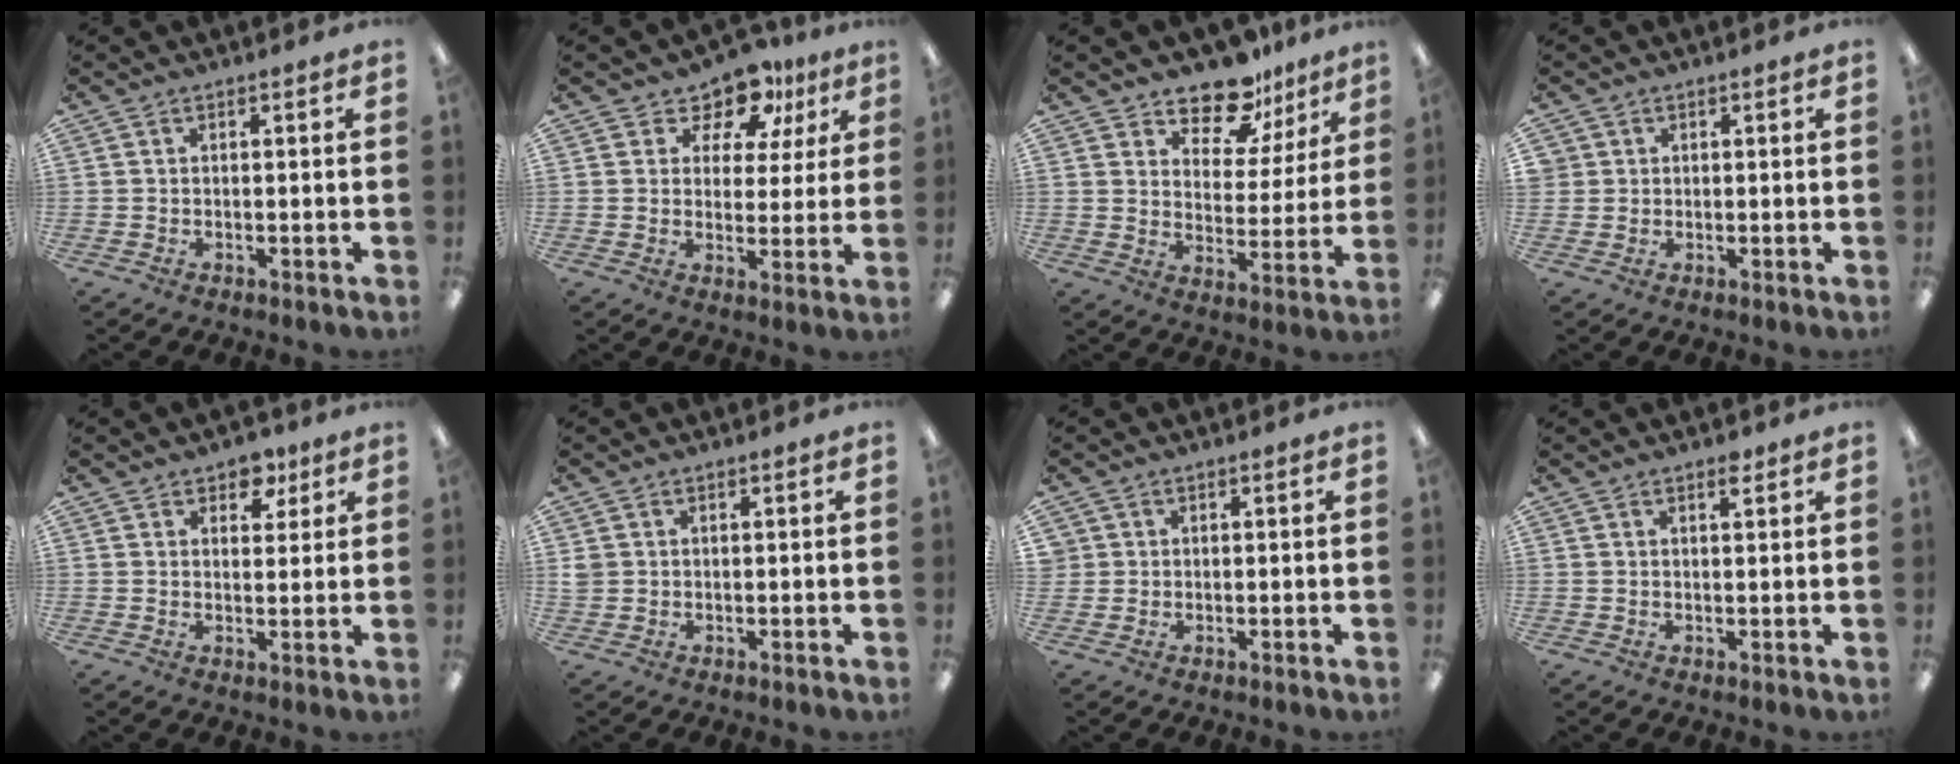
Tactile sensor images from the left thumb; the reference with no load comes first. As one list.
[{"total": 9.4, "force": [7.0, 5.4, 3.2], "torque": [-0.054, -0.049, 0.126]}, {"total": 12.2, "force": [10.2, 5.6, 3.7], "torque": [-0.060, -0.073, 0.188]}, {"total": 2.0, "force": [0.6, 1.9, -0.1], "torque": [-0.002, 0.004, 0.010]}, {"total": 5.7, "force": [4.0, 3.6, 2.0], "torque": [-0.012, -0.016, 0.066]}, {"total": 1.7, "force": [0.5, 1.6, 0.3], "torque": [-0.009, 0.002, 0.008]}, {"total": 1.7, "force": [0.5, 1.6, -0.2], "torque": [0.001, 0.004, 0.008]}, {"total": 1.9, "force": [1.5, 0.7, 0.9], "torque": [-0.005, -0.007, 0.024]}]